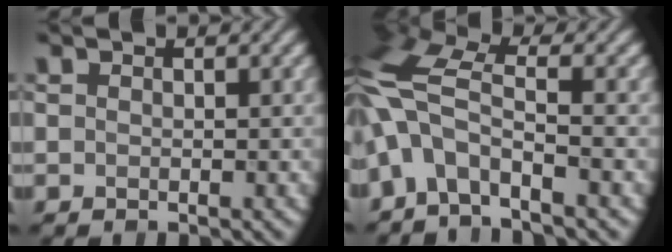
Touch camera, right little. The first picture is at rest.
{"total": 6.9, "force": [-2.9, 3.2, 5.4], "torque": [-0.116, 0.012, -0.074]}